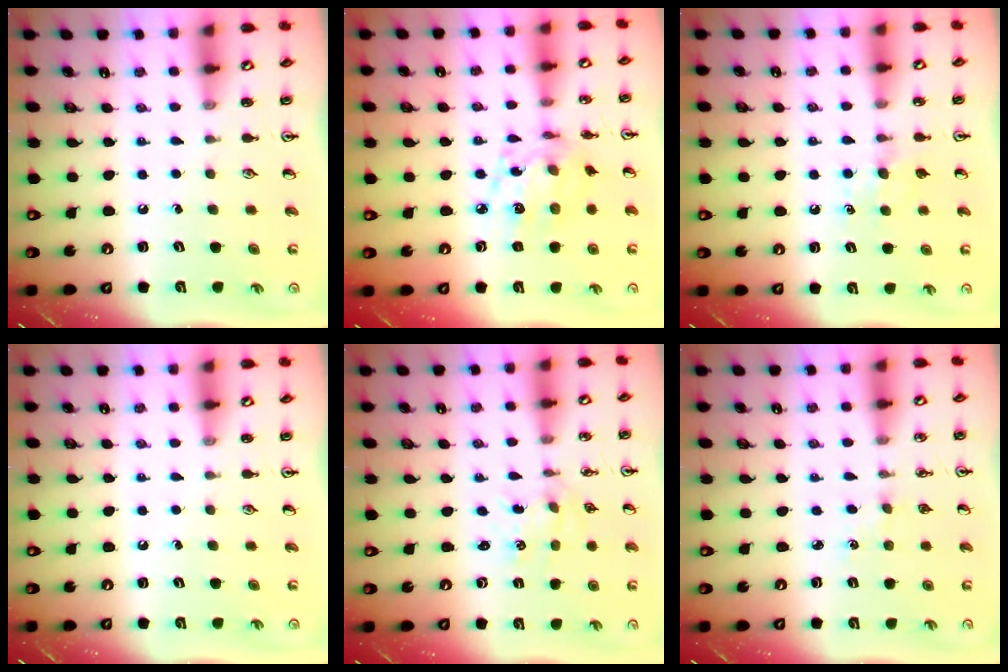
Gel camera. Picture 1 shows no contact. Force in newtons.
{"total": 11.1, "press": 11.1, "slide": 0.8}
{"total": 5.5, "press": 5.5, "slide": 0.8}
{"total": 0.0}
{"total": 0.9, "press": 0.8, "slide": 0.1}
{"total": 1.5, "press": 1.5, "slide": 0.3}